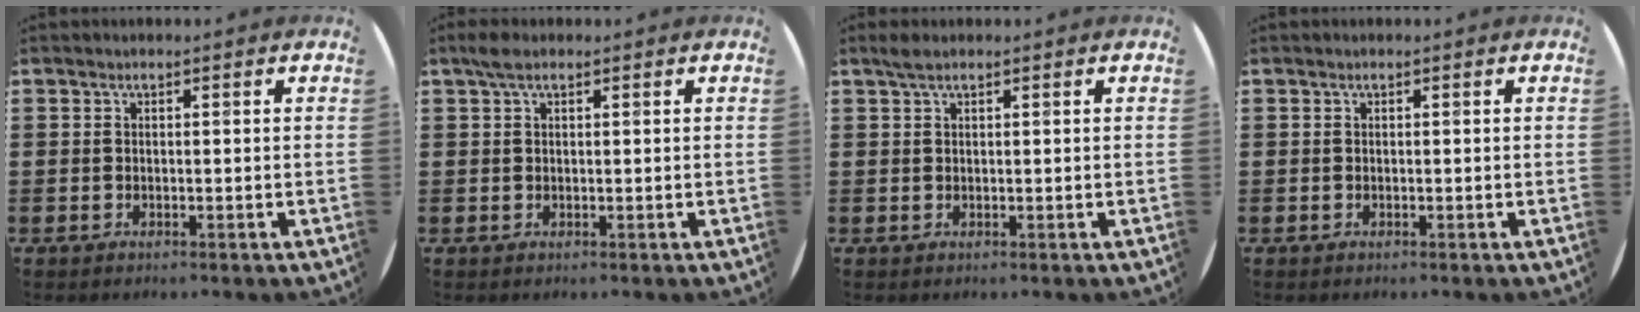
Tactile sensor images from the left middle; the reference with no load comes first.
{"total": 1.7, "force": [1.0, 0.6, 1.2], "torque": [-0.026, 0.005, 0.017]}
{"total": 1.2, "force": [0.9, 0.2, 0.7], "torque": [-0.014, 0.002, 0.017]}
{"total": 0.0}